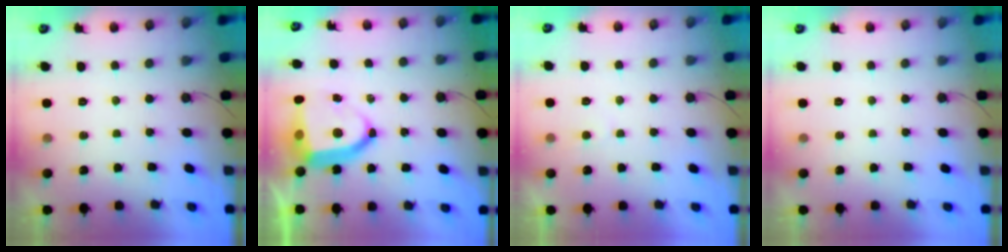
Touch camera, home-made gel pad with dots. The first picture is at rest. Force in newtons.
{"total": 11.8, "press": 11.7, "slide": 1.5}
{"total": 2.8, "press": 2.8, "slide": 0.3}
{"total": 0.0}